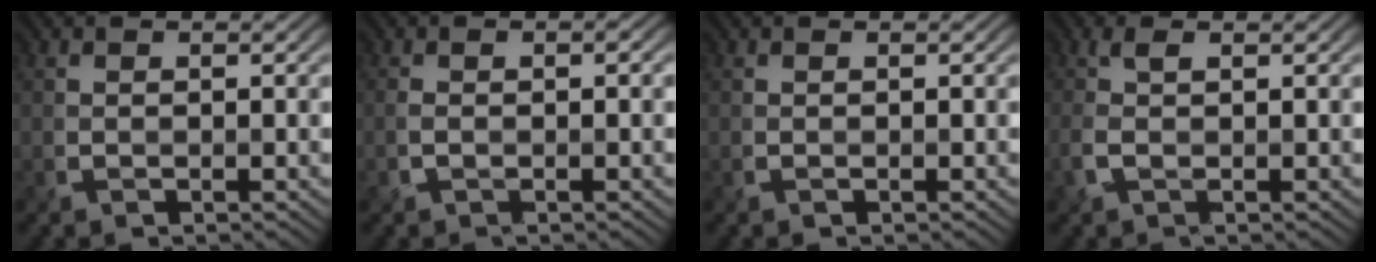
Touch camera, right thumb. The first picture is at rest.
{"total": 1.6, "force": [-0.5, 0.7, 1.4], "torque": [-0.025, 0.000, -0.008]}
{"total": 0.0}
{"total": 1.9, "force": [0.1, 0.5, 1.8], "torque": [-0.044, 0.004, 0.000]}